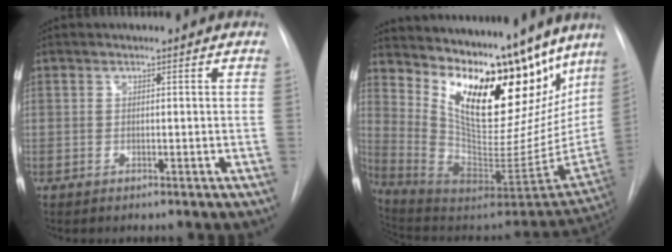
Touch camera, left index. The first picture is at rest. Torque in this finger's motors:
{"motor_torque": [0.77, -0.65, 1.05, 0.21]}